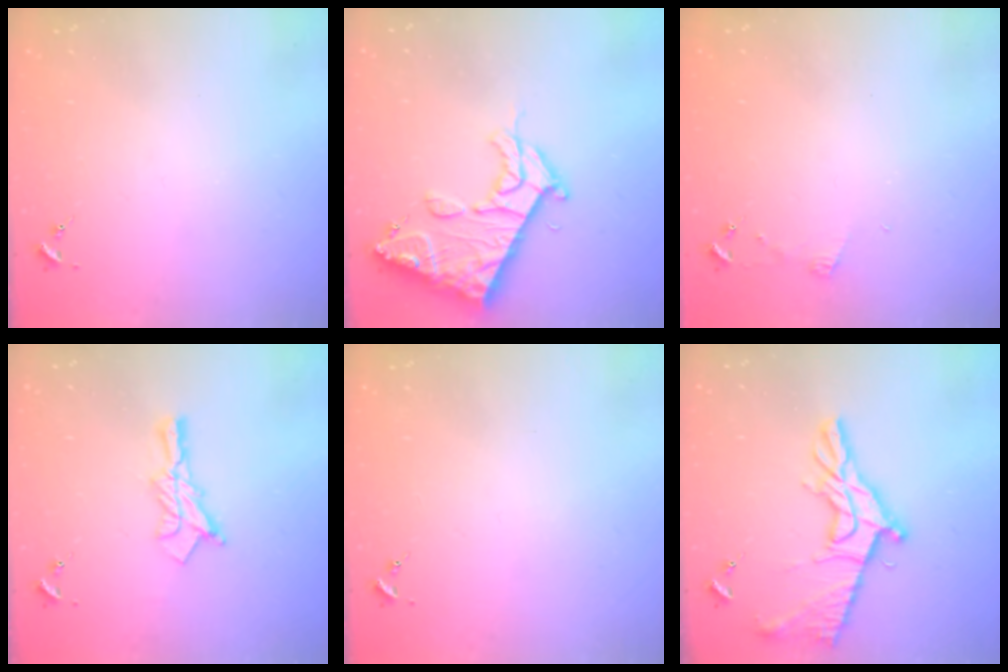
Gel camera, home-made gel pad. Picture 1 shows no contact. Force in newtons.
{"total": 15.7, "press": 15.6, "slide": 1.7}
{"total": 3.6, "press": 3.6, "slide": 0.4}
{"total": 10.6, "press": 10.6, "slide": 0.8}
{"total": 0.0}
{"total": 16.7, "press": 16.7, "slide": 0.7}